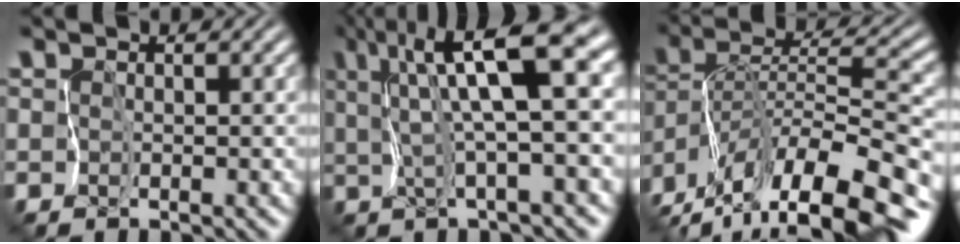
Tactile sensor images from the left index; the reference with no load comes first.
{"total": 9.4, "force": [4.1, 1.7, 8.3], "torque": [-0.162, 0.015, 0.065]}
{"total": 13.9, "force": [-10.4, 2.9, 8.8], "torque": [-0.169, 0.022, -0.169]}